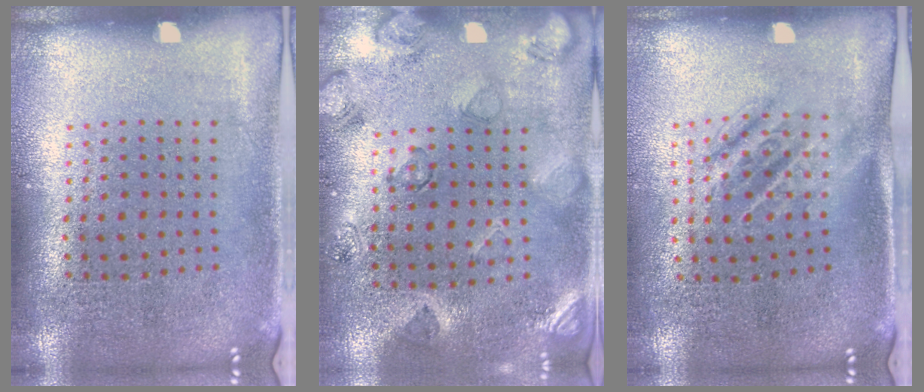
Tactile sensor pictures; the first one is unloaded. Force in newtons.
{"total": 2.6, "press": 1.9, "slide": 1.7}
{"total": 1.6, "press": 1.2, "slide": 1.0}